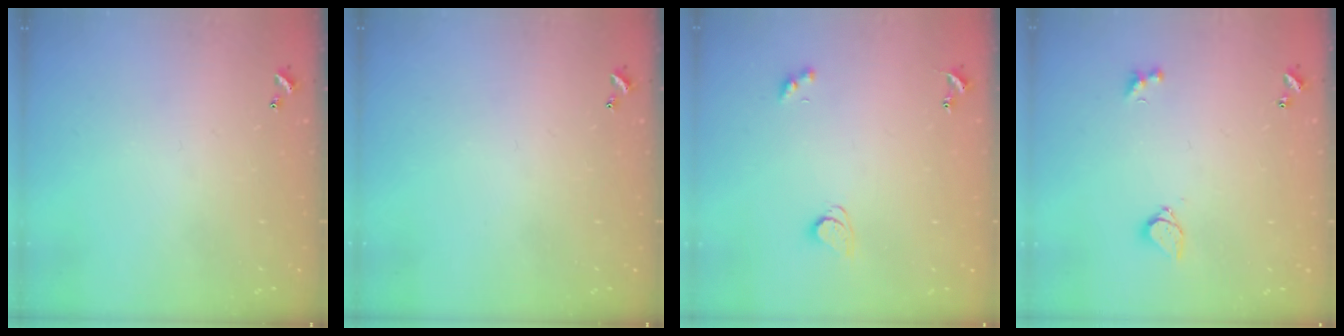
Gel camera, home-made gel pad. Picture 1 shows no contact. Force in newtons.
{"total": 0.0}
{"total": 2.8, "press": 2.8, "slide": 0.6}
{"total": 2.9, "press": 2.8, "slide": 0.7}